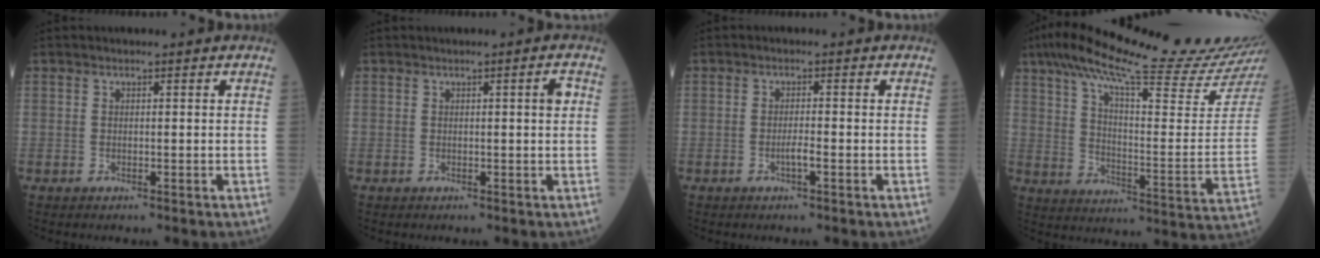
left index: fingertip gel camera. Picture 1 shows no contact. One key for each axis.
{"total": 1.4, "fx": 0.3, "fy": 0.1, "fz": 1.3, "tx": -0.017, "ty": 0.004, "tz": 0.002}
{"total": 1.7, "fx": -0.9, "fy": 0.1, "fz": 1.4, "tx": -0.028, "ty": -0.003, "tz": -0.017}
{"total": 26.6, "fx": 23.4, "fy": -0.6, "fz": 12.6, "tx": -0.208, "ty": -0.067, "tz": 0.319}